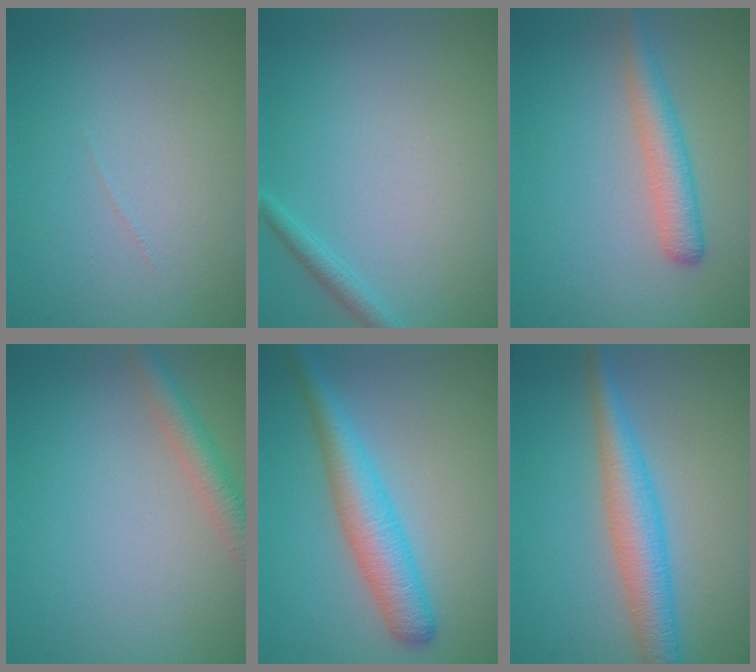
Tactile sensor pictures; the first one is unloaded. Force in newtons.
{"total": 1.3, "press": 1.3, "slide": 0.1}
{"total": 2.9, "press": 2.9, "slide": 0.1}
{"total": 2.7, "press": 2.7, "slide": 0.1}
{"total": 4.8, "press": 4.8, "slide": 0.1}
{"total": 4.5, "press": 4.5, "slide": 0.1}